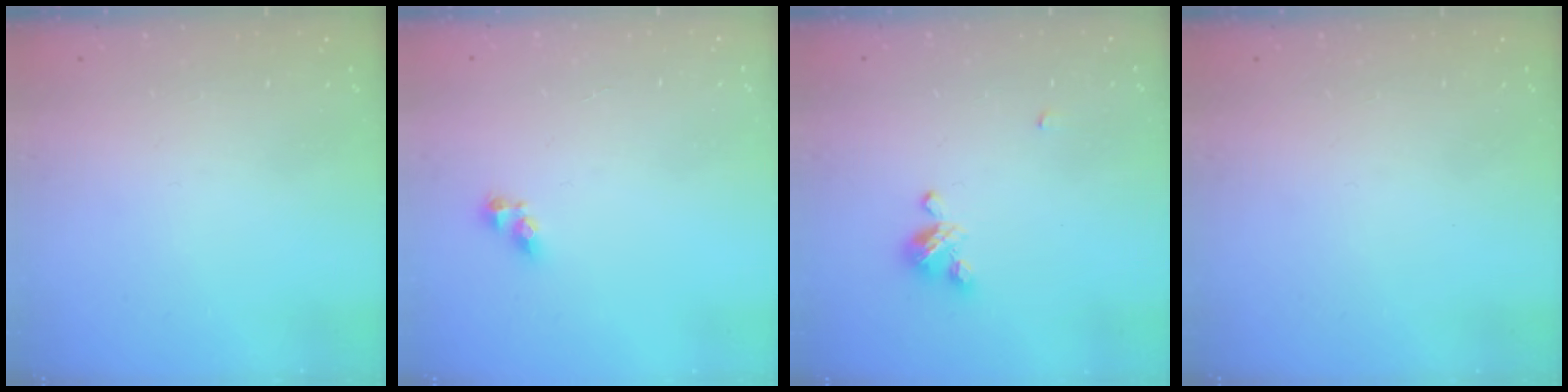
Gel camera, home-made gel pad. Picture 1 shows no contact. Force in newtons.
{"total": 5.0, "press": 4.9, "slide": 0.6}
{"total": 5.1, "press": 5.0, "slide": 0.5}
{"total": 0.0}